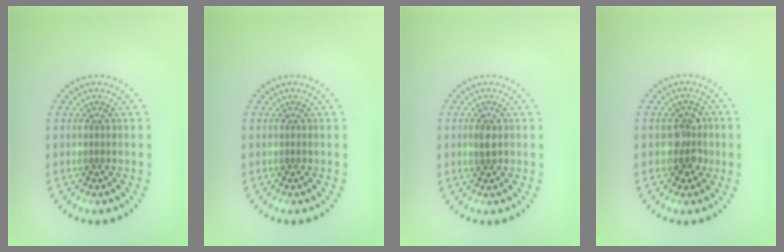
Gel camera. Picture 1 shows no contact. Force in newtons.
{"total": 0.0}
{"total": 1.4, "press": 1.4, "slide": 0.1}
{"total": 2.9, "press": 2.8, "slide": 0.8}